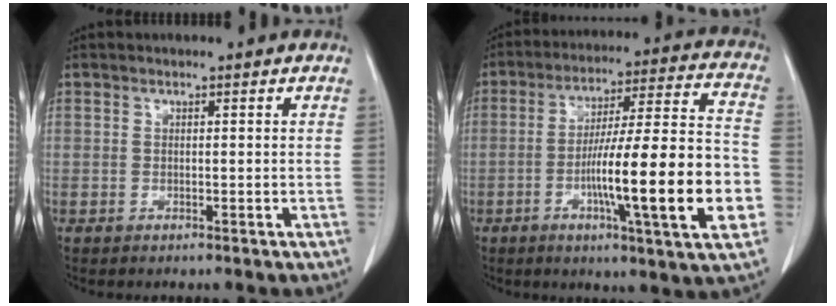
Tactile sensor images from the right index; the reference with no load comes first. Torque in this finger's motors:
{"motor_torque": [1.89, -0.24, 1.05, 0.21]}